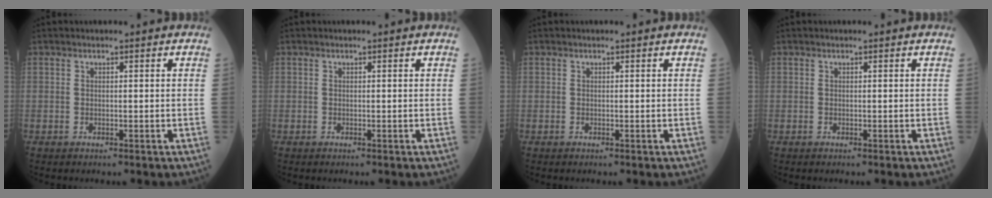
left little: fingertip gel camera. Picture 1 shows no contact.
{"total": 0.0}
{"total": 0.0}
{"total": 0.0}